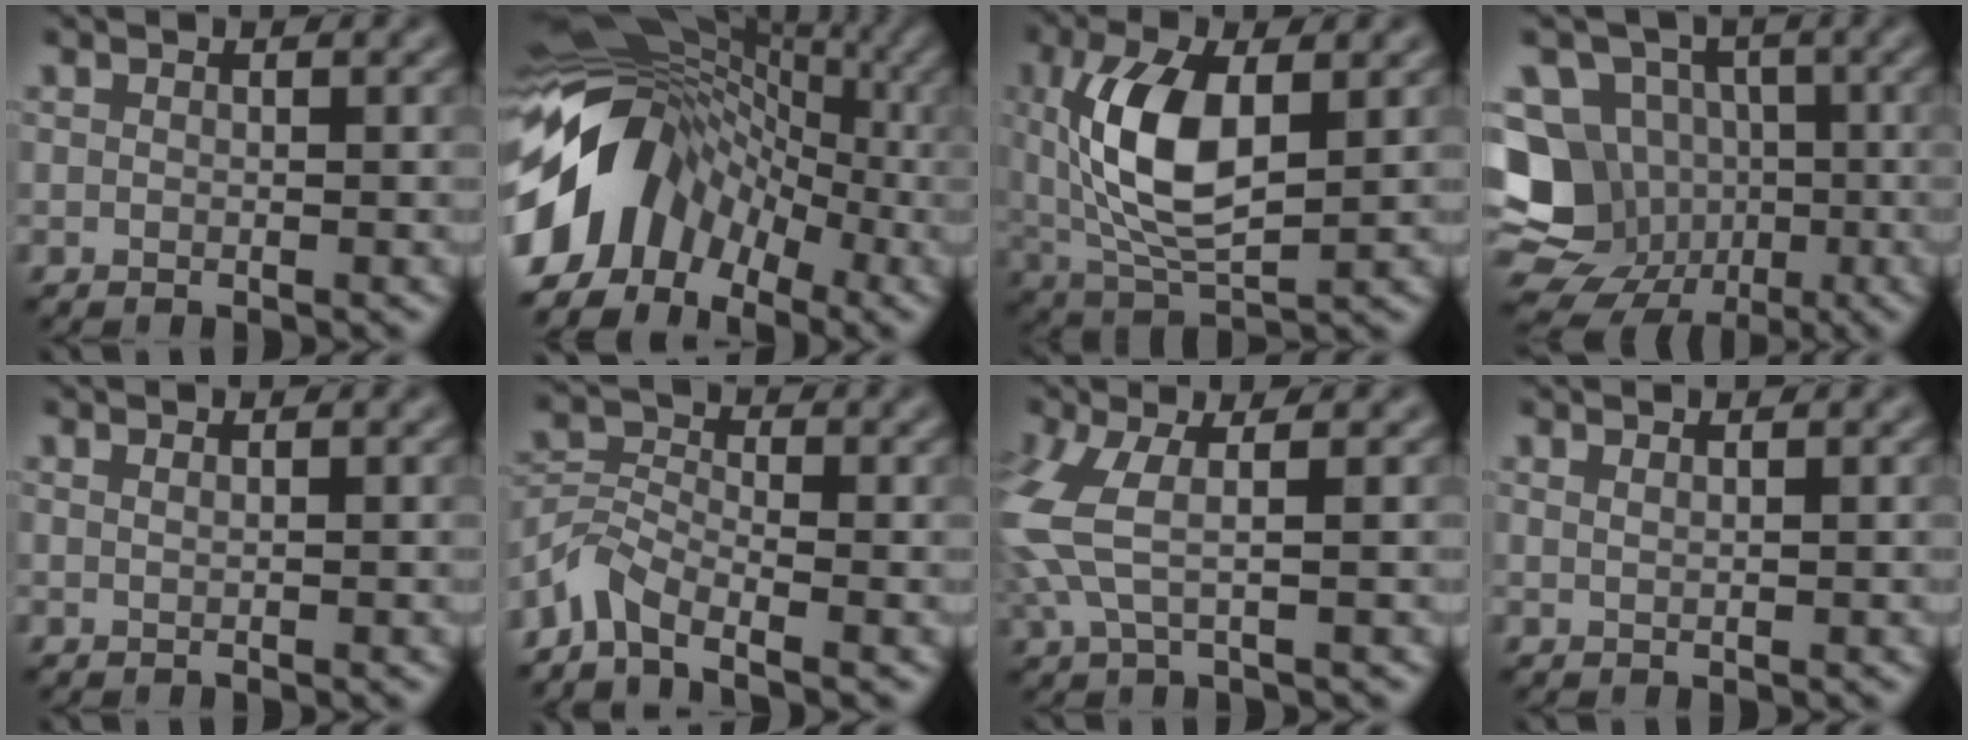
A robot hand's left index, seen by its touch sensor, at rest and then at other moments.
{"total": 11.9, "force": [-3.9, 8.7, 7.1], "torque": [-0.120, 0.009, -0.093]}
{"total": 8.5, "force": [1.2, 4.0, 7.4], "torque": [-0.158, -0.005, 0.023]}
{"total": 13.6, "force": [-2.8, 12.1, 5.4], "torque": [-0.128, -0.003, -0.054]}
{"total": 0.5, "force": [0.3, 0.1, 0.4], "torque": [-0.006, -0.004, 0.000]}
{"total": 3.3, "force": [-2.9, 1.1, 1.2], "torque": [-0.026, 0.001, -0.074]}
{"total": 5.2, "force": [0.2, 2.0, 4.8], "torque": [-0.140, -0.001, 0.000]}
{"total": 0.8, "force": [0.7, 0.2, 0.4], "torque": [-0.003, -0.006, 0.004]}